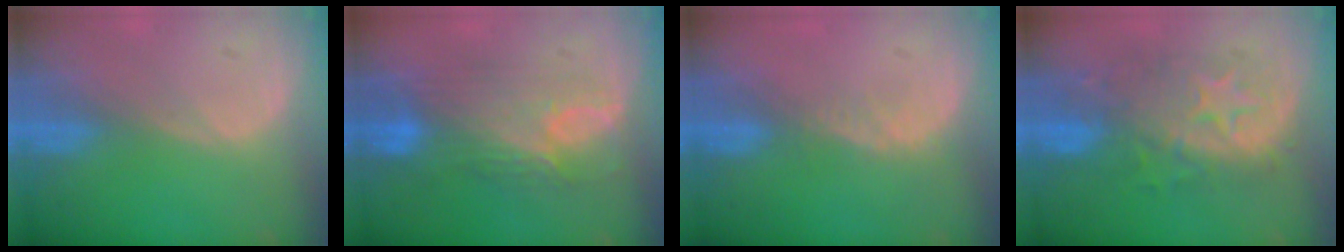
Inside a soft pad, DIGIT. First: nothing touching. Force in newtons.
{"total": 8.5, "press": 8.1, "slide": 2.6}
{"total": 2.1, "press": 1.5, "slide": 1.4}
{"total": 9.0, "press": 9.0, "slide": 0.3}